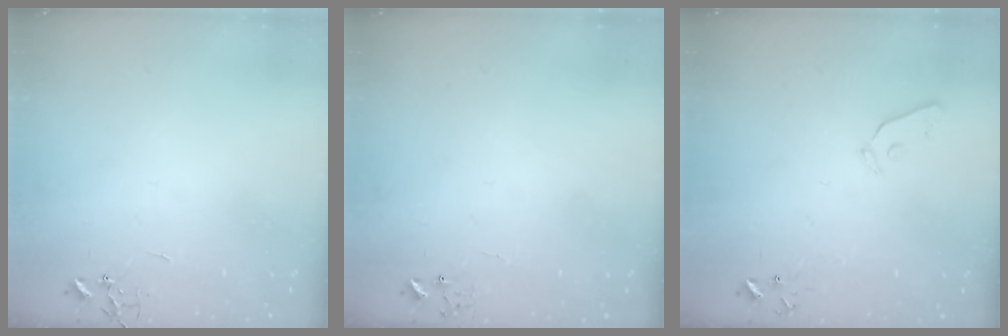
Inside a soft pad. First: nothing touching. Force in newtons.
{"total": 6.5, "press": 6.5, "slide": 0.5}
{"total": 4.0, "press": 4.0, "slide": 0.5}